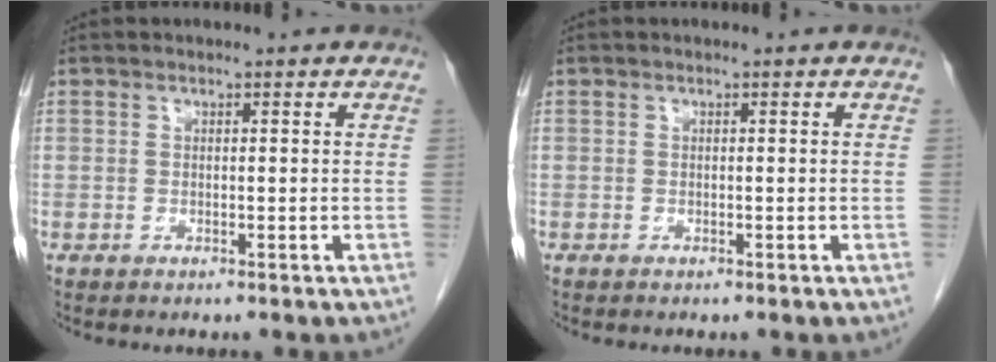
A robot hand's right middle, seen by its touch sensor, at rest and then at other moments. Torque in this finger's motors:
{"motor_torque": [-0.43, -0.11, -0.15, 0.00]}